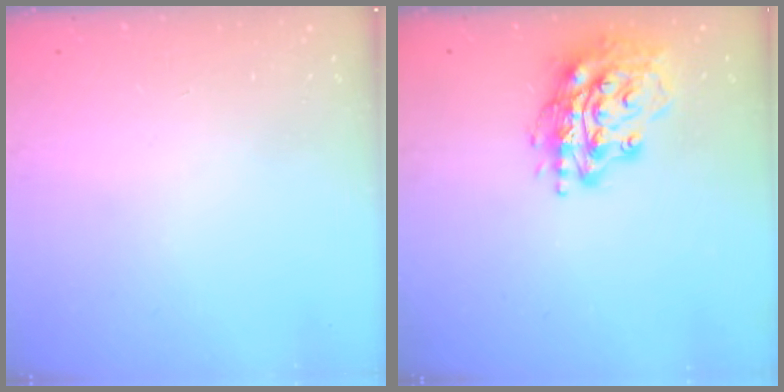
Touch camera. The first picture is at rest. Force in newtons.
{"total": 16.9, "press": 16.8, "slide": 1.5}